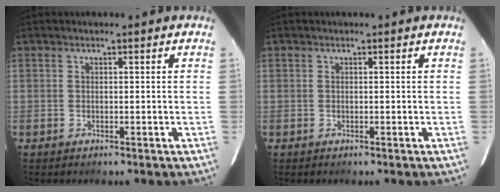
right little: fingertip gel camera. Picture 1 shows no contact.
{"total": 0.0}